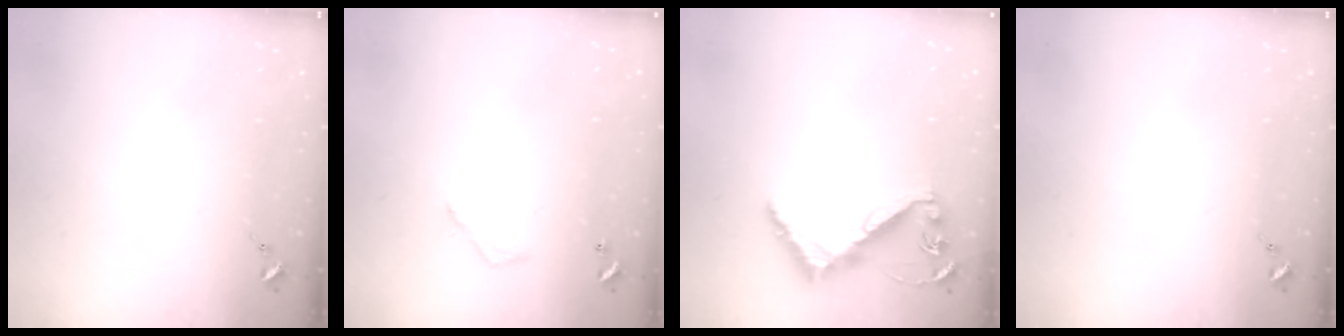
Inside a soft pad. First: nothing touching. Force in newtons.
{"total": 3.2, "press": 3.2, "slide": 0.2}
{"total": 7.3, "press": 7.3, "slide": 0.6}
{"total": 0.0}